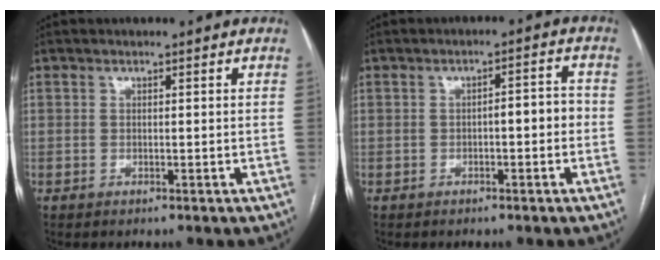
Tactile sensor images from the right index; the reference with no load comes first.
{"total": 3.6, "force": [-0.8, 1.0, 3.3], "torque": [-0.045, 0.020, -0.009]}